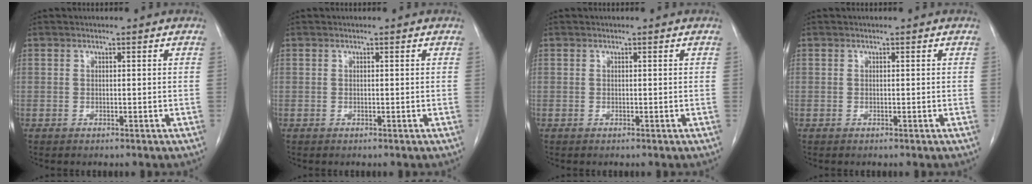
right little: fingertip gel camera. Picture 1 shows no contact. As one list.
[{"total": 0.0}, {"total": 0.0}, {"total": 0.0}]